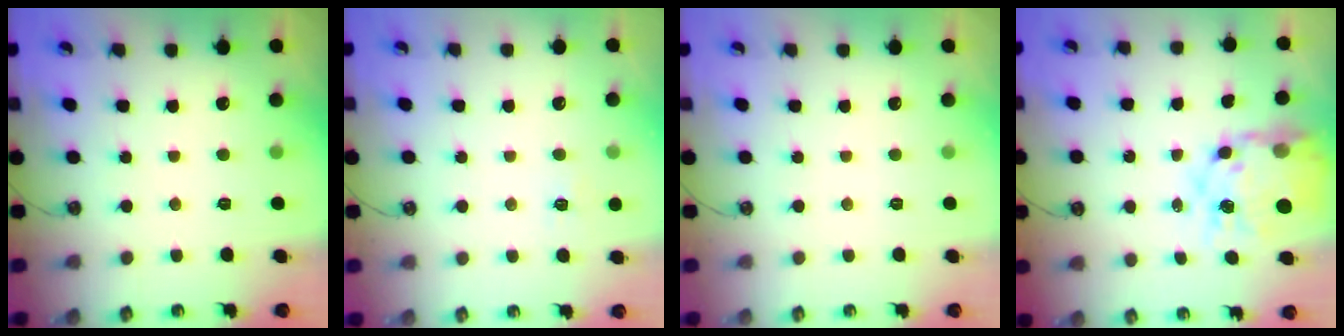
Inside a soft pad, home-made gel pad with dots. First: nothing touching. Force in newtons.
{"total": 5.5, "press": 5.5, "slide": 0.5}
{"total": 0.0}
{"total": 18.4, "press": 18.3, "slide": 1.8}